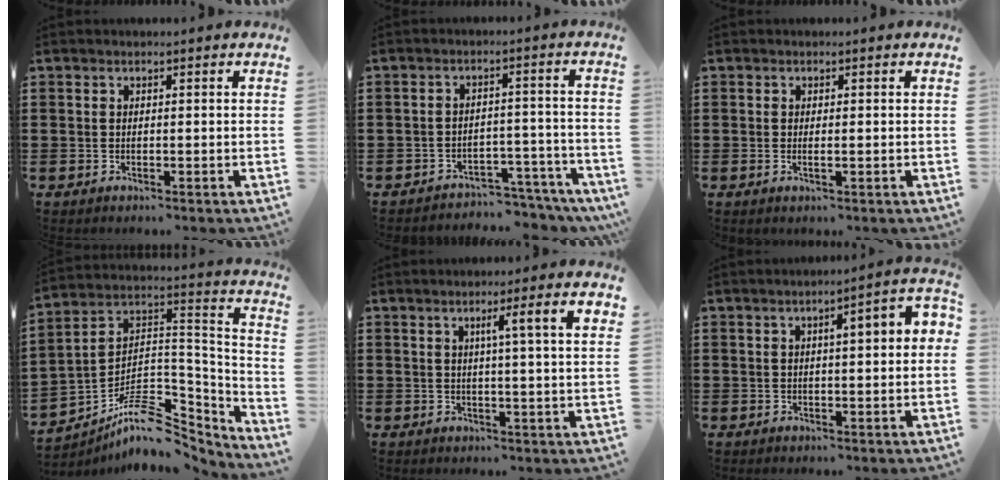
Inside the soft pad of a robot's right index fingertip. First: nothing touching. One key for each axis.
{"total": 3.7, "fx": -3.6, "fy": 0.8, "fz": 0.6, "tx": -0.013, "ty": 0.009, "tz": -0.074}
{"total": 1.0, "fx": -0.1, "fy": 0.2, "fz": 1.0, "tx": -0.017, "ty": 0.000, "tz": -0.002}
{"total": 9.8, "fx": -6.7, "fy": 4.9, "fz": 5.3, "tx": -0.099, "ty": 0.010, "tz": -0.122}
{"total": 5.4, "fx": 1.7, "fy": -0.3, "fz": 5.1, "tx": -0.093, "ty": -0.007, "tz": 0.021}
{"total": 4.0, "fx": 0.6, "fy": 0.5, "fz": 3.9, "tx": -0.055, "ty": -0.004, "tz": 0.003}